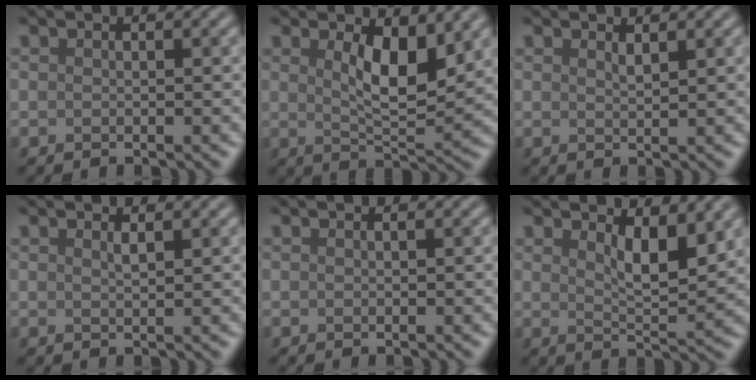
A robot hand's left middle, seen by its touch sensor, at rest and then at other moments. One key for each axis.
{"total": 4.9, "fx": 1.4, "fy": 1.5, "fz": 4.5, "tx": -0.077, "ty": -0.009, "tz": 0.032}
{"total": 0.7, "fx": 0.6, "fy": 0.1, "fz": 0.3, "tx": -0.003, "ty": 0.001, "tz": 0.013}
{"total": 0.5, "fx": 0.3, "fy": 0.1, "fz": 0.4, "tx": -0.003, "ty": 0.001, "tz": 0.008}
{"total": 0.0}
{"total": 4.0, "fx": 1.9, "fy": 1.2, "fz": 3.3, "tx": -0.054, "ty": -0.009, "tz": 0.039}